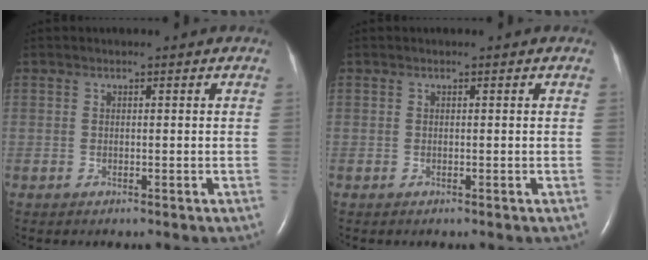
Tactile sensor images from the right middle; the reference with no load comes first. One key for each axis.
{"total": 0.0}